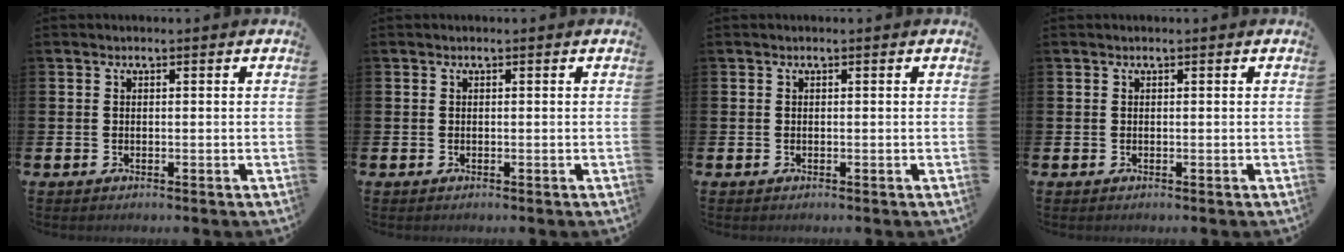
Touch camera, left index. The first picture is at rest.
{"total": 0.0}
{"total": 0.0}
{"total": 0.0}